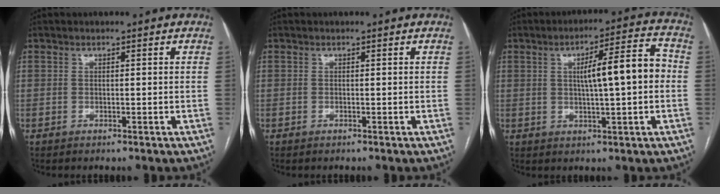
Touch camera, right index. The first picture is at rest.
{"total": 0.0}
{"total": 9.7, "force": [0.4, 1.2, 9.6], "torque": [-0.144, 0.025, 0.007]}